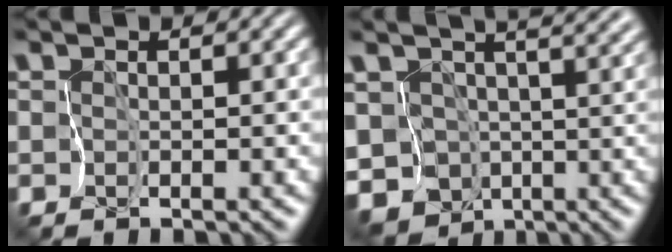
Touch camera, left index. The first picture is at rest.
{"total": 8.0, "force": [0.5, 5.9, 5.4], "torque": [-0.088, -0.009, 0.012]}